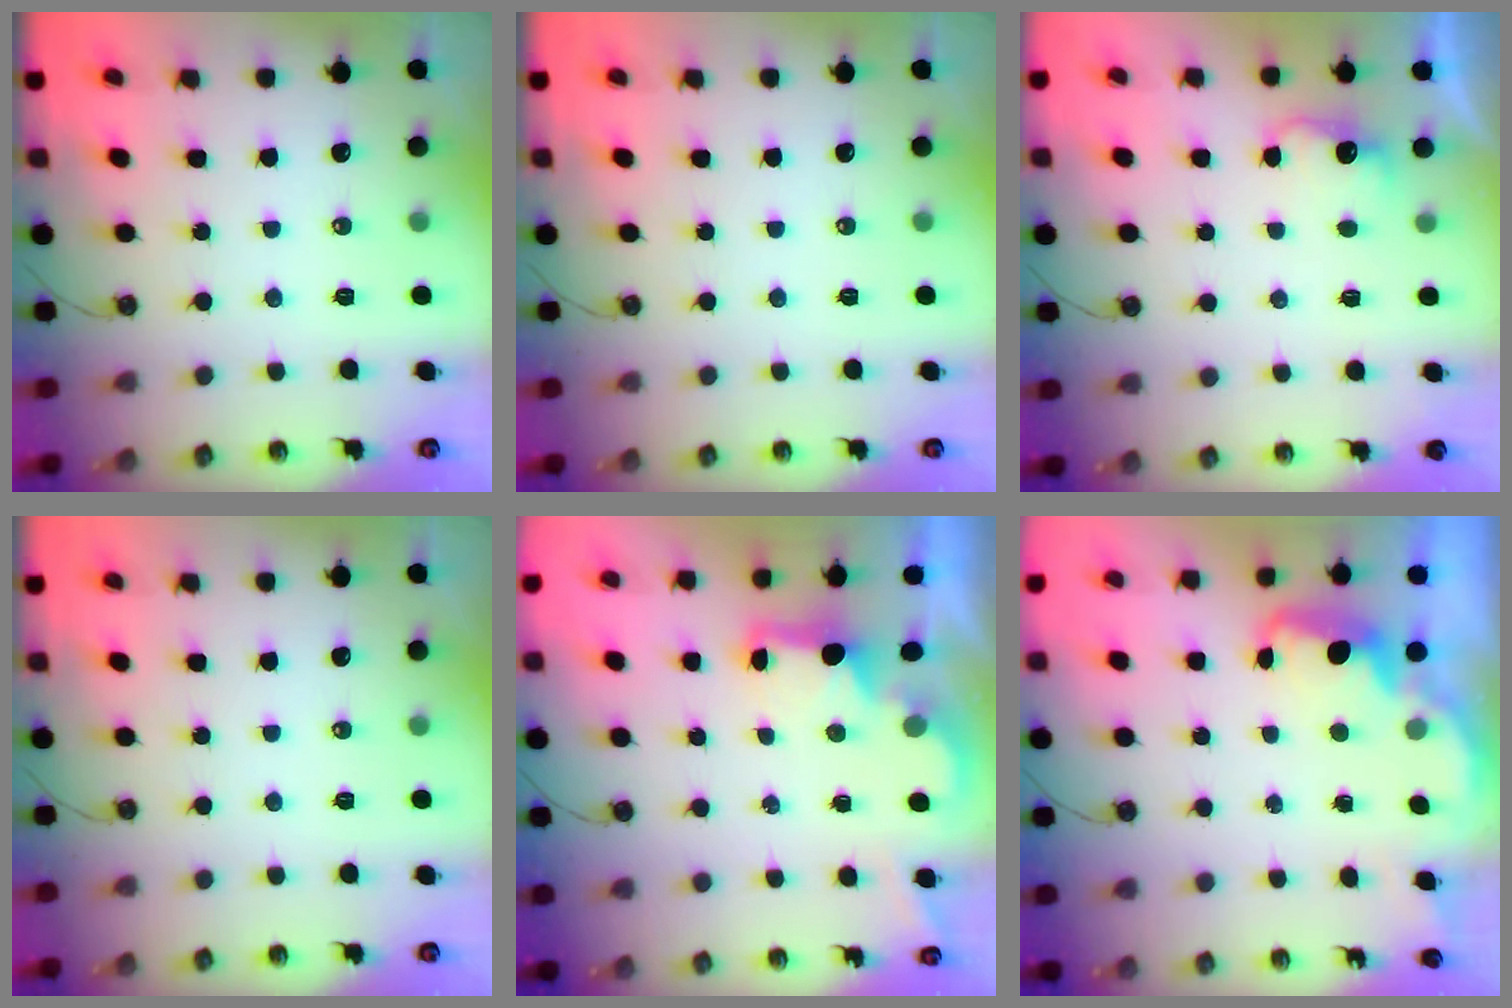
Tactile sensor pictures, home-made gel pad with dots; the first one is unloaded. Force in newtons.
{"total": 0.0}
{"total": 3.4, "press": 3.3, "slide": 1.0}
{"total": 0.0}
{"total": 2.2, "press": 2.1, "slide": 0.7}
{"total": 2.5, "press": 2.4, "slide": 0.7}